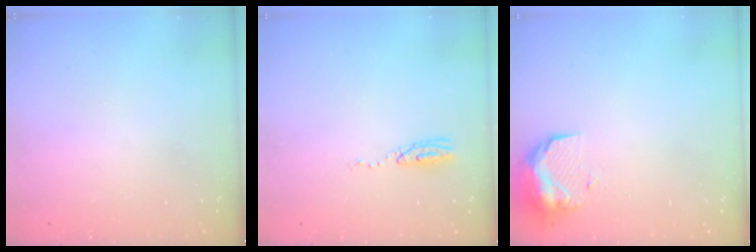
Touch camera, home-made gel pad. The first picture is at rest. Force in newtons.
{"total": 5.0, "press": 4.7, "slide": 1.5}
{"total": 9.7, "press": 9.6, "slide": 0.9}